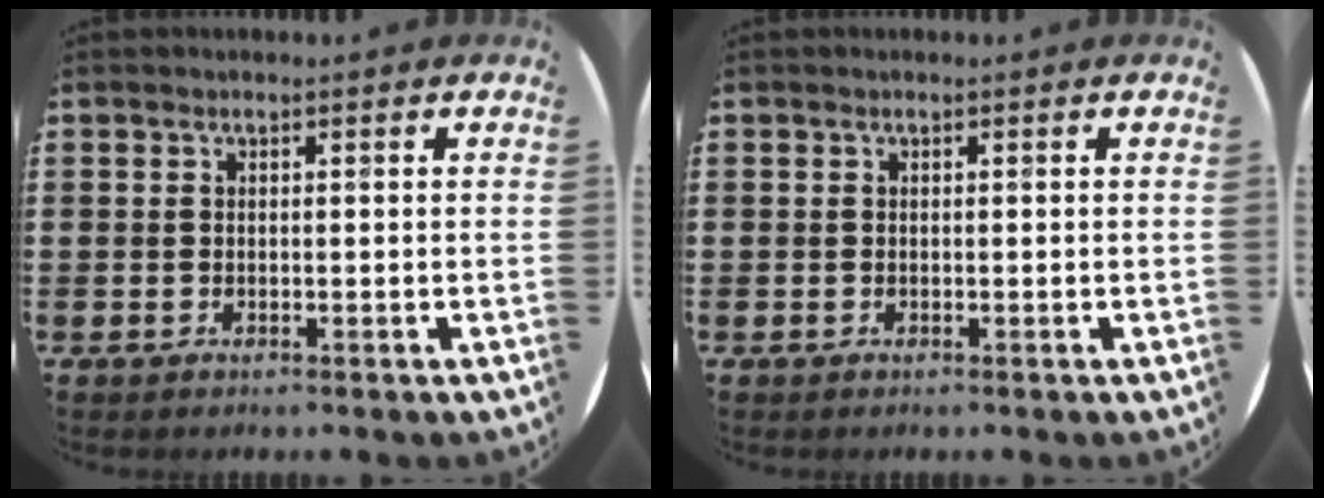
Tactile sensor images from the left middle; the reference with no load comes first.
{"total": 0.0}